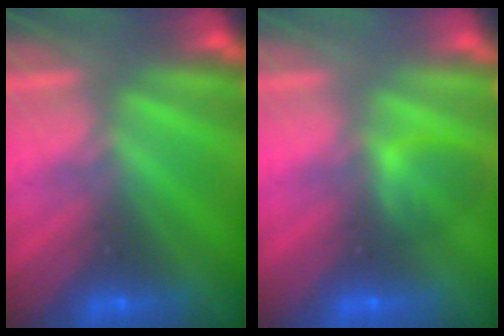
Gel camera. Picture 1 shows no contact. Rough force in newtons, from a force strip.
{"total": 2.1}